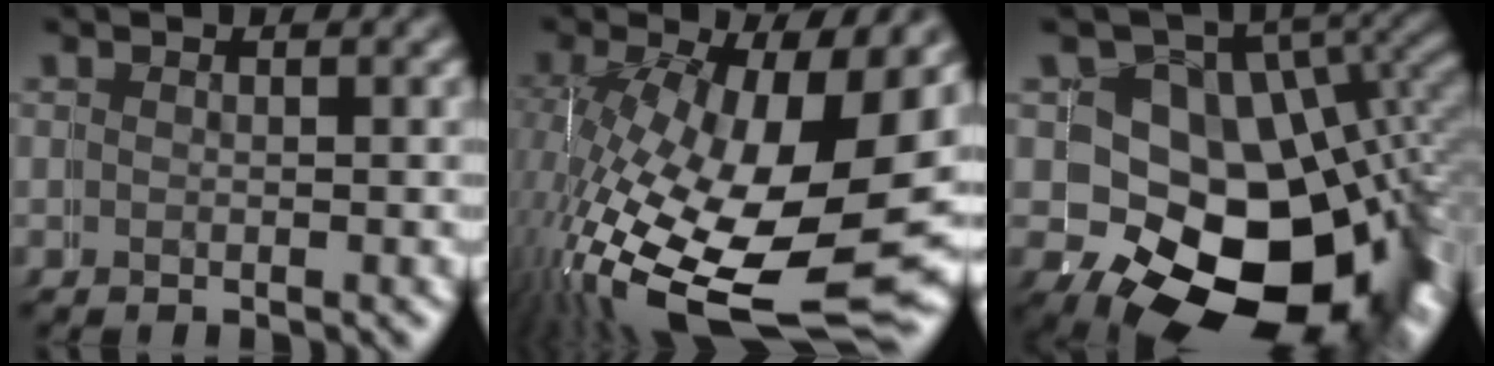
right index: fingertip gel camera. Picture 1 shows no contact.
{"total": 14.6, "force": [-5.0, 7.2, 11.6], "torque": [-0.224, -0.075, -0.035]}
{"total": 20.1, "force": [-4.6, 14.7, 12.9], "torque": [-0.209, -0.088, -0.035]}